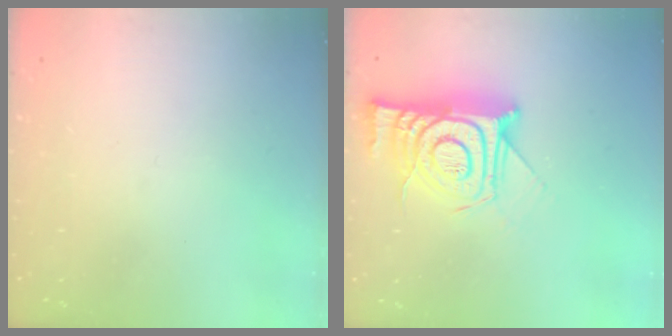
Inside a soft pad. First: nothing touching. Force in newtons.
{"total": 15.2, "press": 15.1, "slide": 1.1}